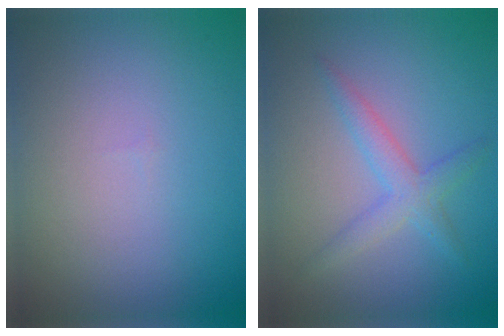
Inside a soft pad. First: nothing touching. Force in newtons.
{"total": 2.5, "press": 2.5, "slide": 0.1}